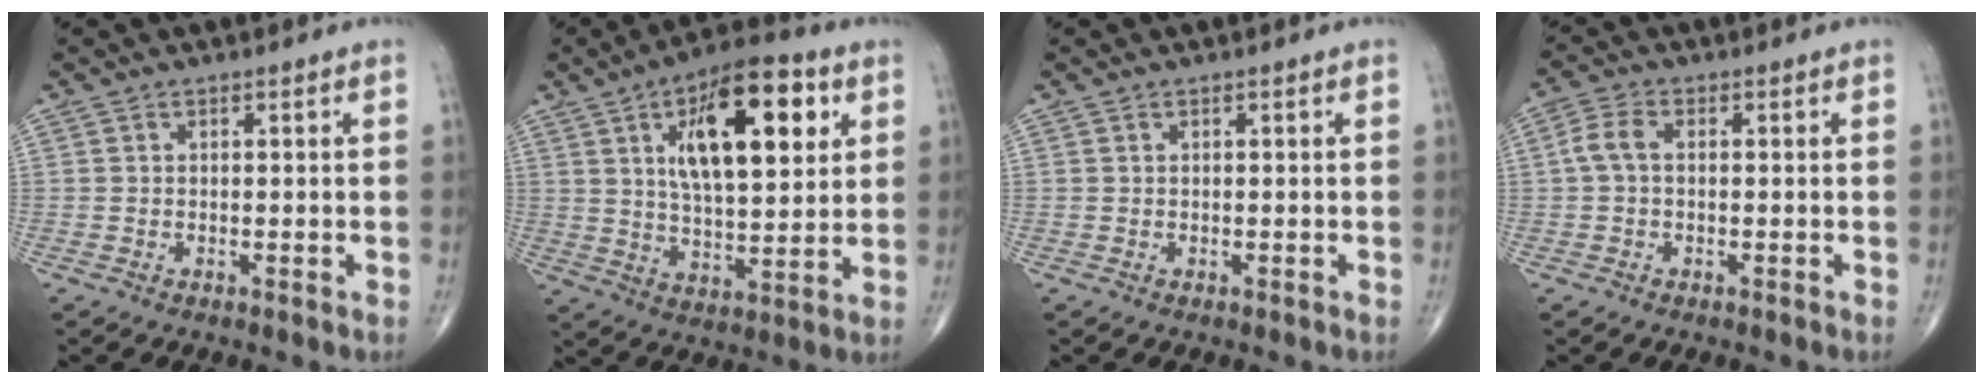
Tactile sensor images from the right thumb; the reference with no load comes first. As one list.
[{"total": 19.9, "force": [6.8, 8.4, 16.7], "torque": [-0.237, -0.013, 0.108]}, {"total": 0.0}, {"total": 3.9, "force": [0.1, 2.3, 3.1], "torque": [-0.069, 0.013, -0.003]}]